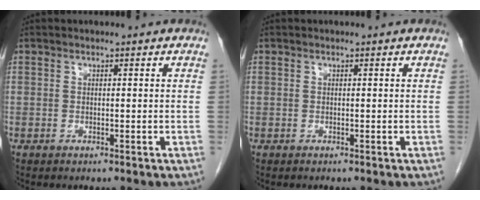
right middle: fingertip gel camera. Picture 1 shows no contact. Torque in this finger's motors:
{"motor_torque": [-0.43, -0.10, -0.09, -0.03]}